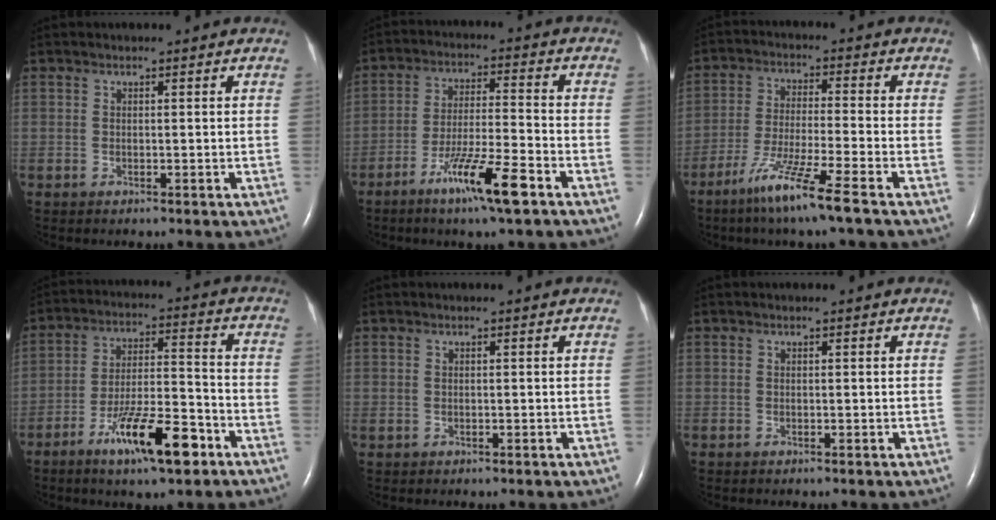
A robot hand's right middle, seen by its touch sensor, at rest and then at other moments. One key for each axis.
{"total": 9.9, "fx": -5.9, "fy": 0.0, "fz": 8.0, "tx": -0.148, "ty": -0.017, "tz": -0.105}
{"total": 9.3, "fx": -6.1, "fy": -1.2, "fz": 6.9, "tx": -0.136, "ty": -0.033, "tz": -0.120}
{"total": 12.0, "fx": -6.9, "fy": 2.2, "fz": 9.6, "tx": -0.168, "ty": -0.005, "tz": -0.115}
{"total": 0.0}
{"total": 0.0}